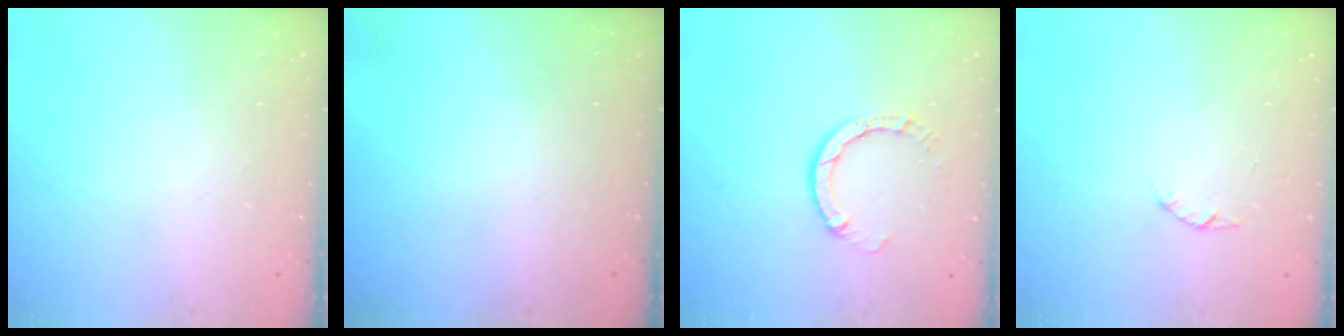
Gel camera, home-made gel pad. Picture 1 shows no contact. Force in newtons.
{"total": 0.0}
{"total": 4.5, "press": 4.5, "slide": 0.3}
{"total": 1.4, "press": 1.4, "slide": 0.3}